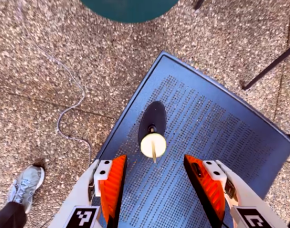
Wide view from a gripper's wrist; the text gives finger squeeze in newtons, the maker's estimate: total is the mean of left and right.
{"total": 0.0}